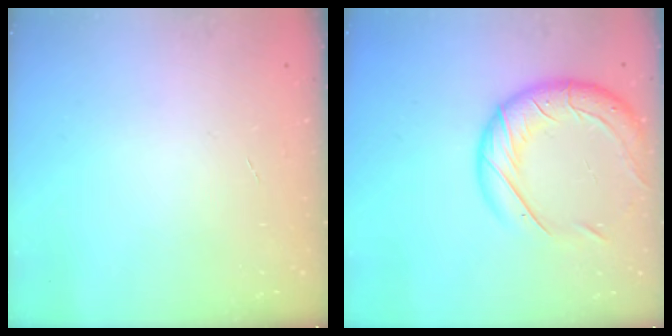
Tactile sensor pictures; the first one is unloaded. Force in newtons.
{"total": 17.3, "press": 17.2, "slide": 2.3}